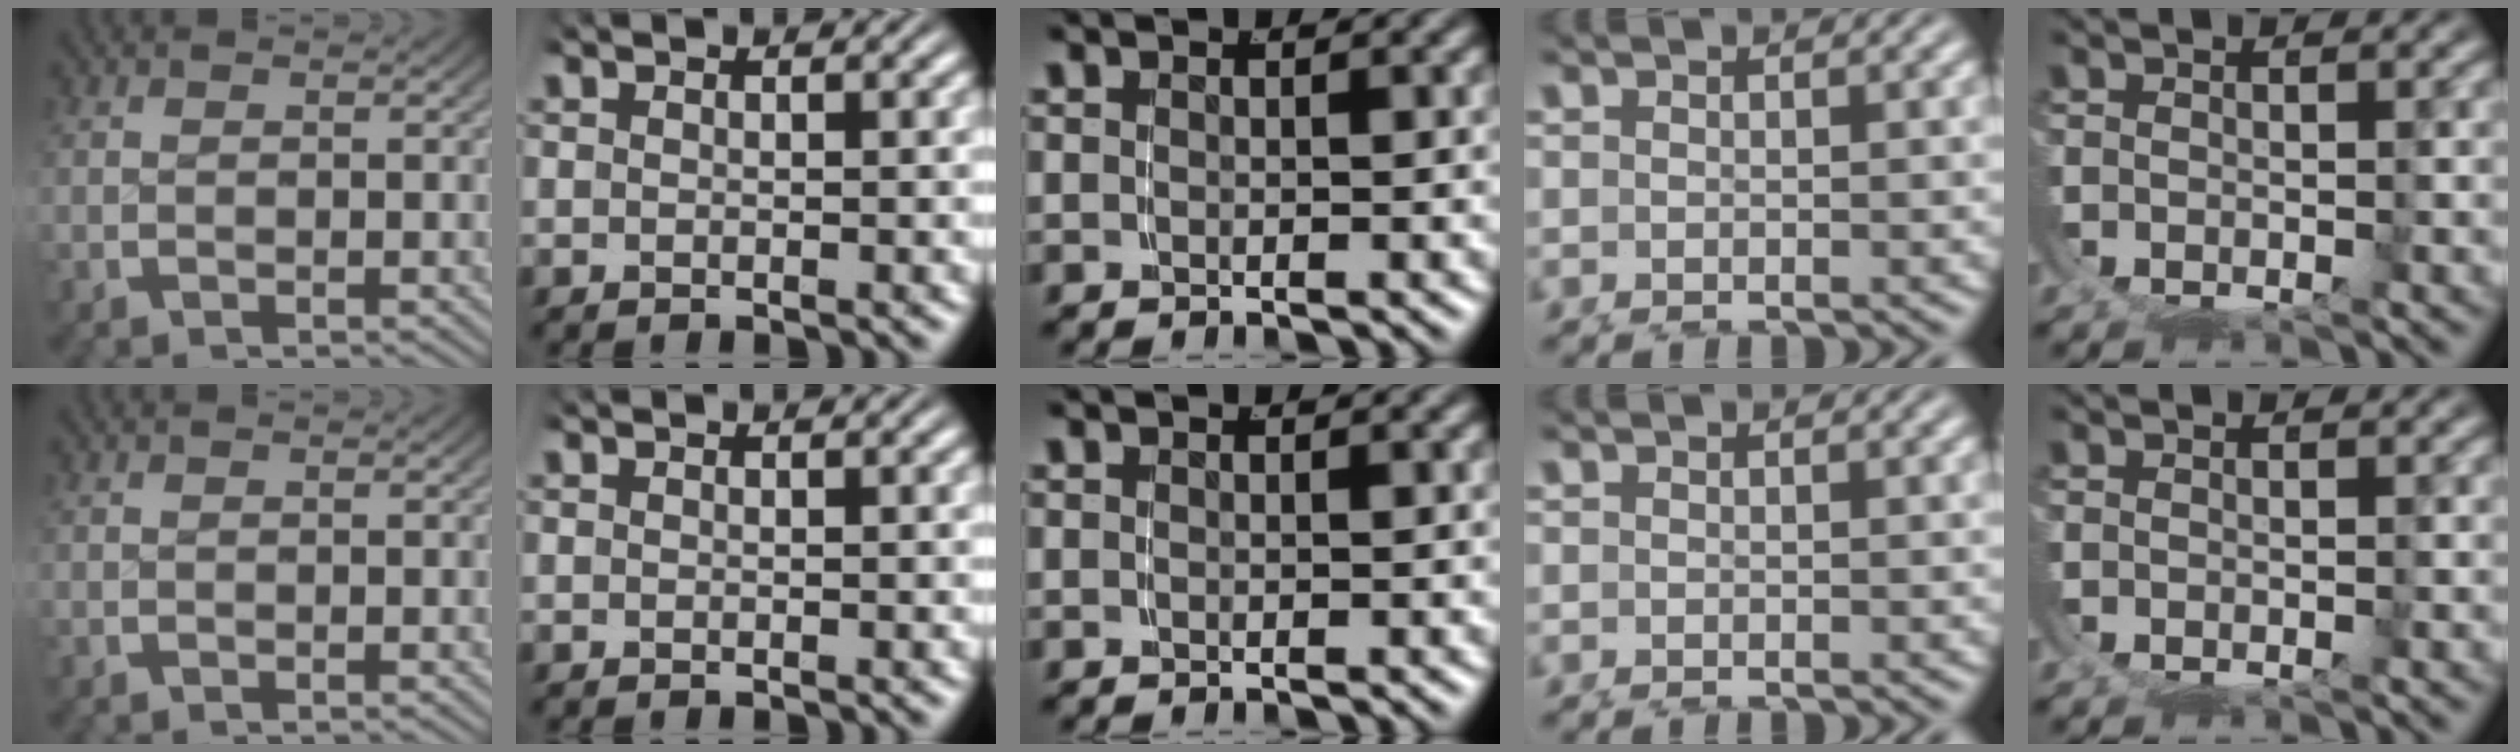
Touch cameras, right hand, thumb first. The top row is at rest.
{}